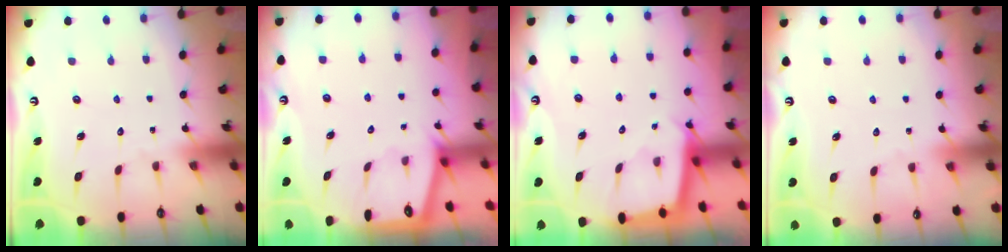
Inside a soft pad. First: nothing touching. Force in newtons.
{"total": 0.7, "press": 0.6, "slide": 0.2}
{"total": 2.4, "press": 2.4, "slide": 0.1}
{"total": 2.6, "press": 2.5, "slide": 0.5}